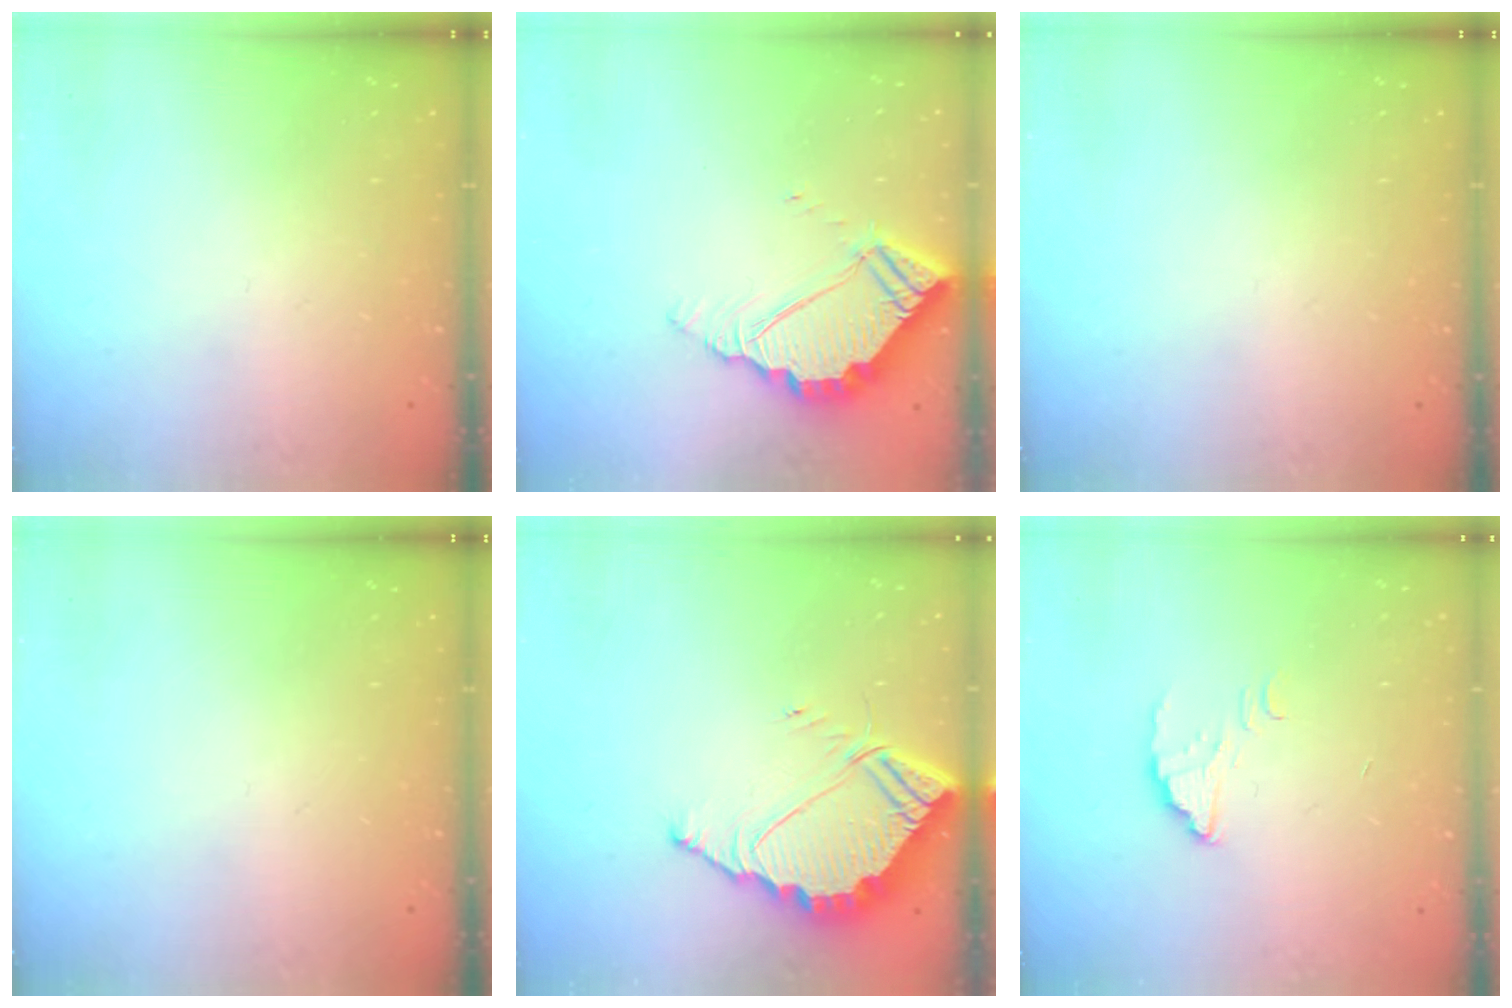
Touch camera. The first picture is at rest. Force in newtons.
{"total": 5.1, "press": 5.1, "slide": 0.4}
{"total": 0.0}
{"total": 0.0}
{"total": 7.2, "press": 7.2, "slide": 0.3}
{"total": 2.5, "press": 2.5, "slide": 0.2}